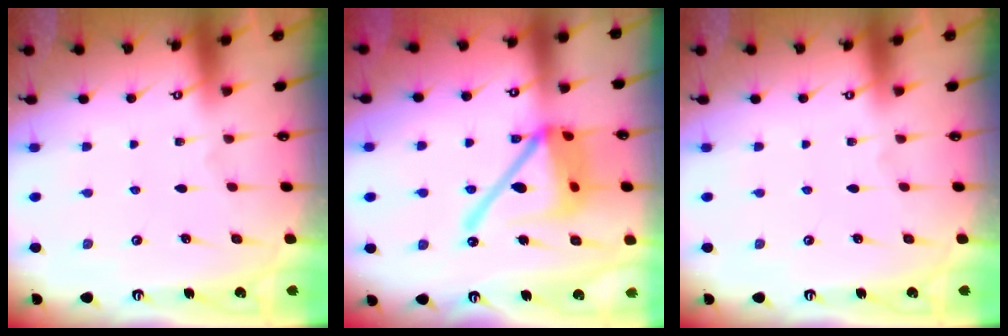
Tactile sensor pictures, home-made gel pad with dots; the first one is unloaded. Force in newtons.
{"total": 19.0, "press": 18.9, "slide": 2.2}
{"total": 0.0}